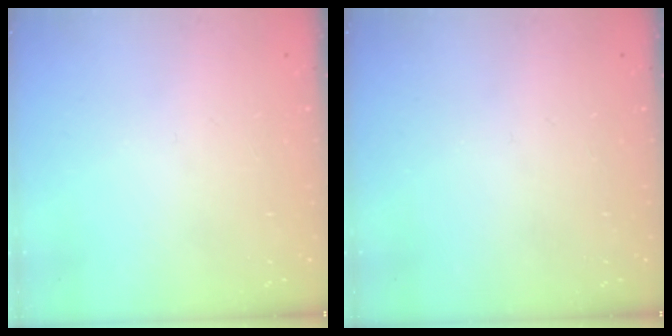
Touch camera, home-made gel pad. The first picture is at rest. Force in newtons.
{"total": 0.0}